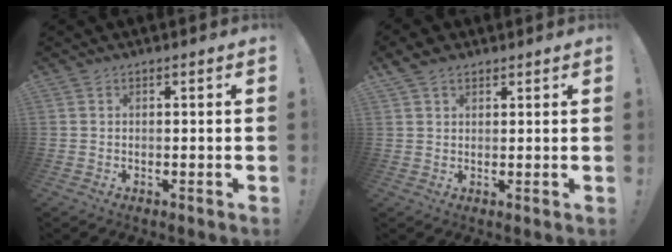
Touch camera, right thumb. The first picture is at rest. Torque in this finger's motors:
{"motor_torque": [-0.70, 0.88, 0.16, -0.04, 0.11]}